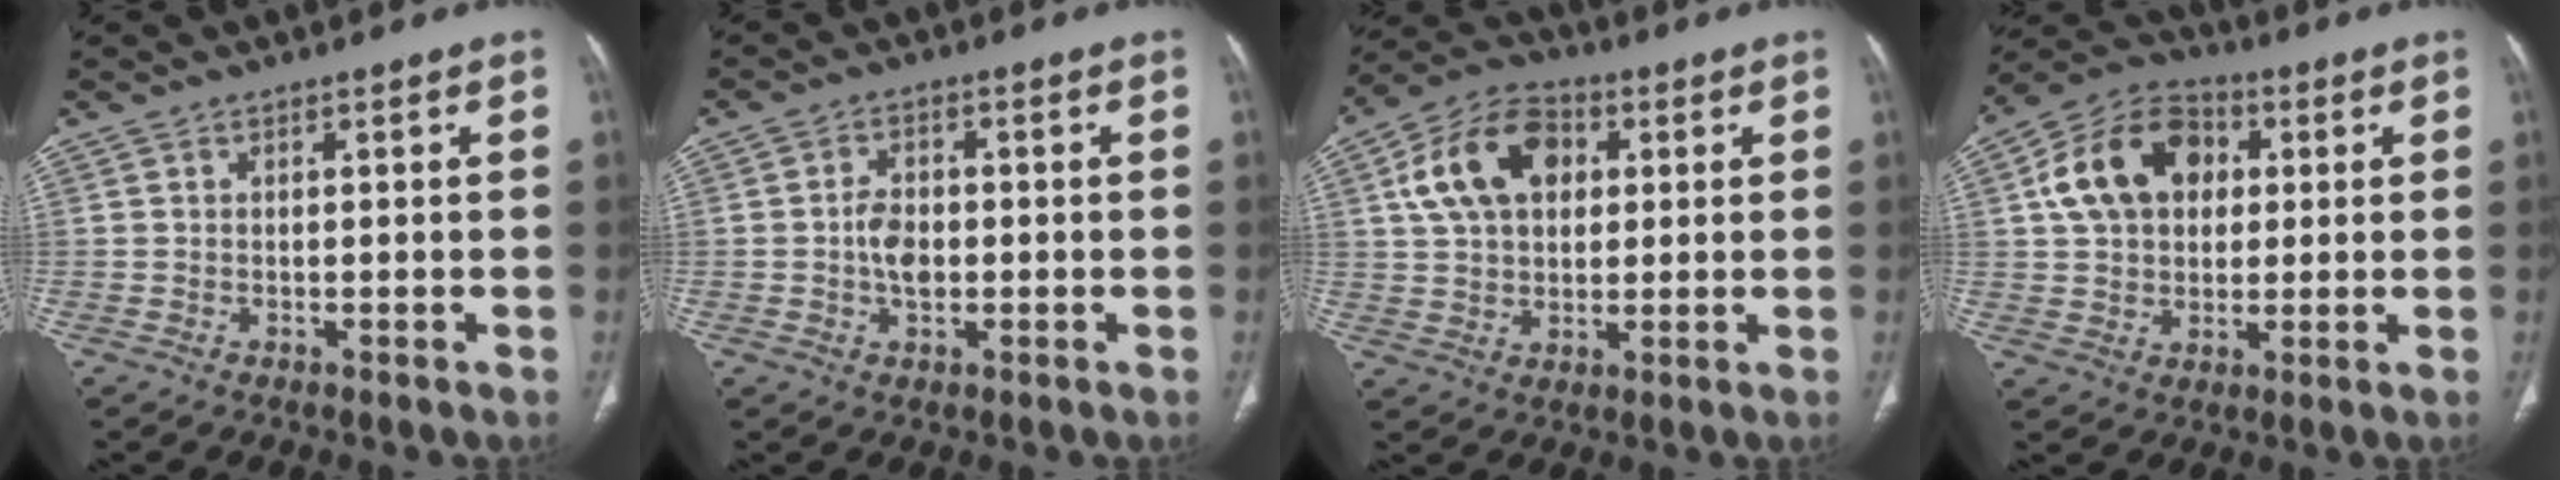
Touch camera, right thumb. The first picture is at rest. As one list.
[{"total": 4.9, "force": [-0.5, 3.1, 3.7], "torque": [-0.061, 0.007, -0.011]}, {"total": 14.6, "force": [4.0, 9.9, 10.0], "torque": [-0.160, 0.012, 0.065]}, {"total": 15.2, "force": [3.5, 11.1, 9.8], "torque": [-0.148, 0.014, 0.050]}]